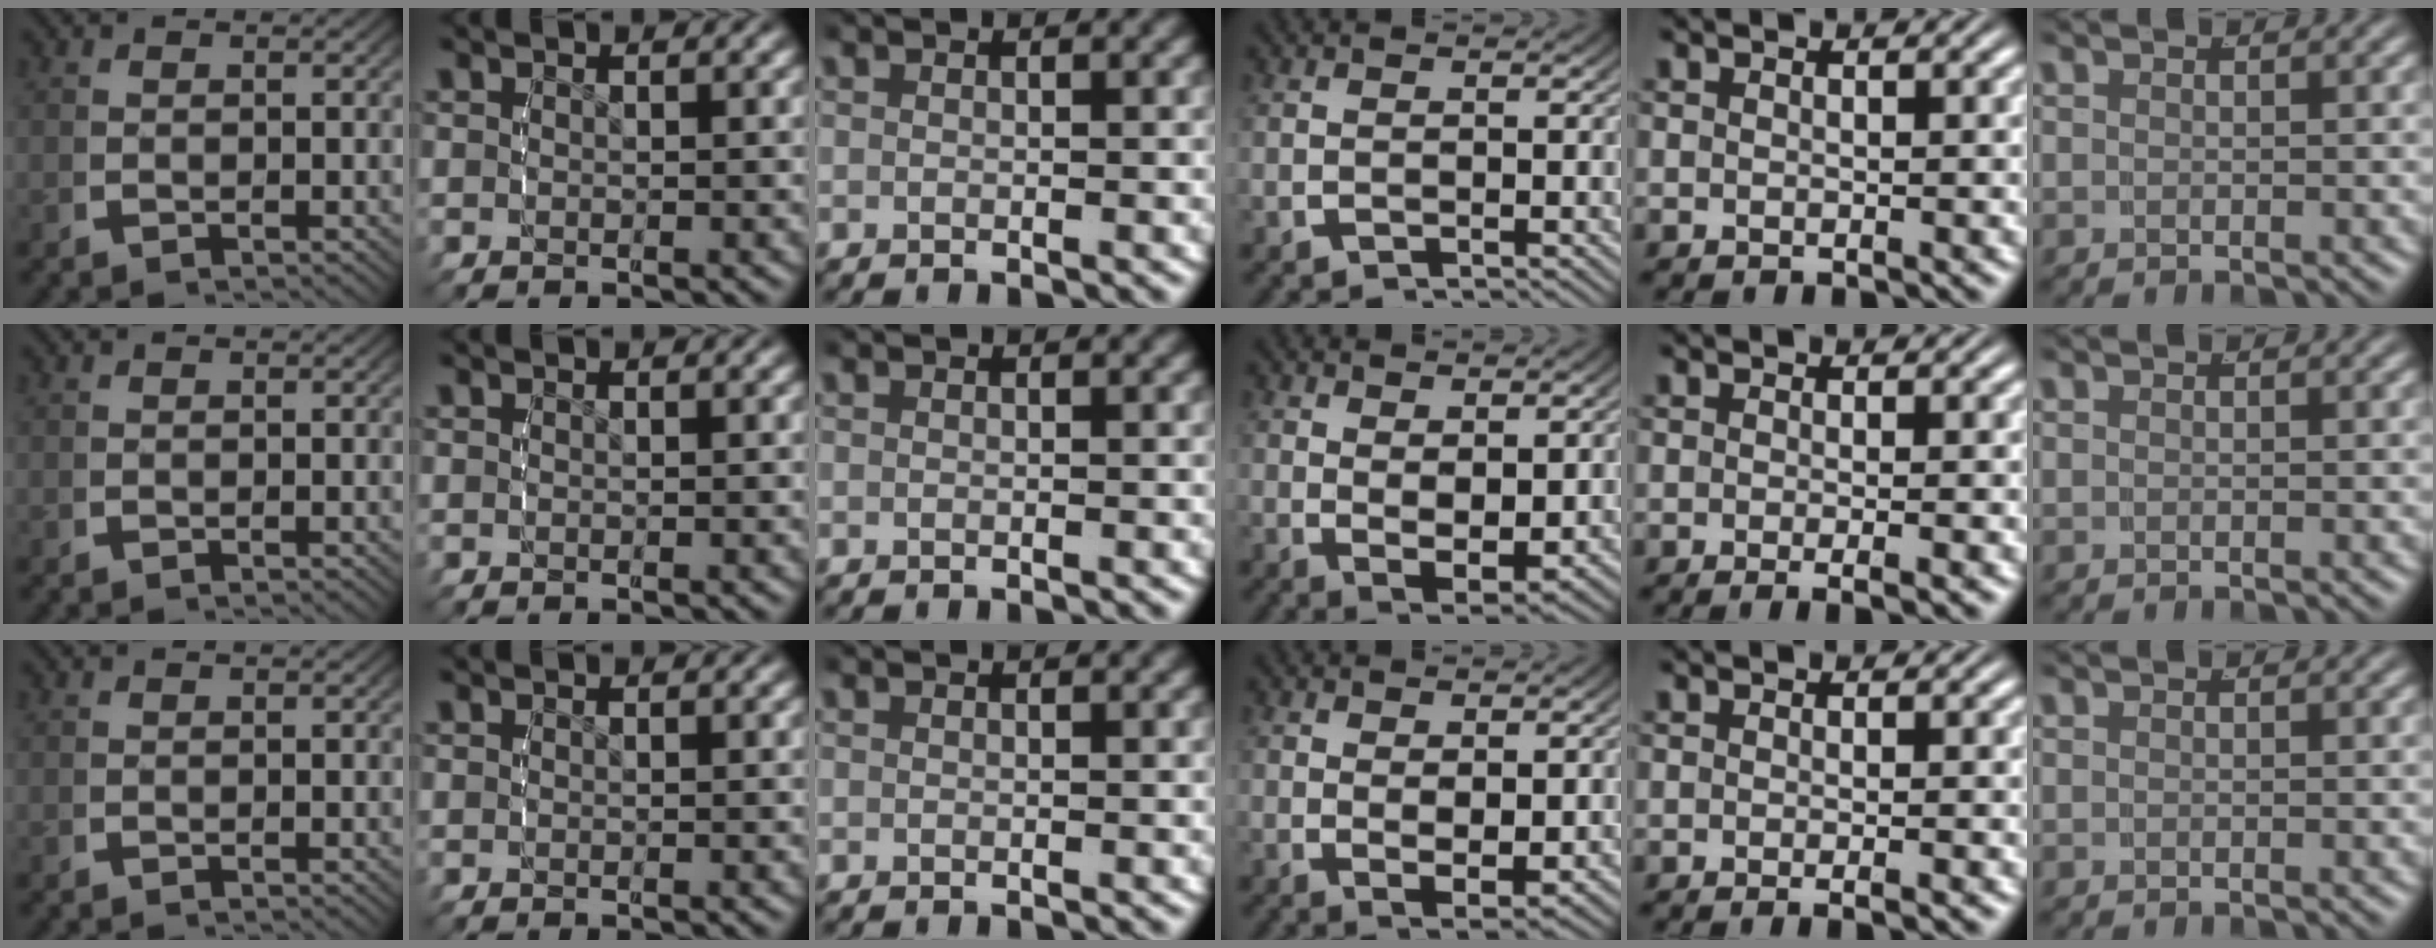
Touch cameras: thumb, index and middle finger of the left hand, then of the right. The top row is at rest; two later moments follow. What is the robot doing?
{"motion": "lift_and_place", "object": "bandage"}